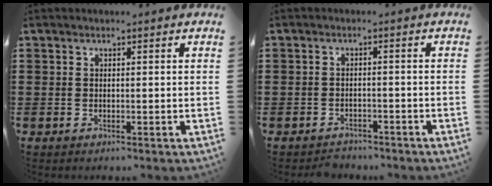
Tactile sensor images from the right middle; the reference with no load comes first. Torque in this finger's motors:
{"motor_torque": [-1.17, 0.60, -0.25, -0.06]}